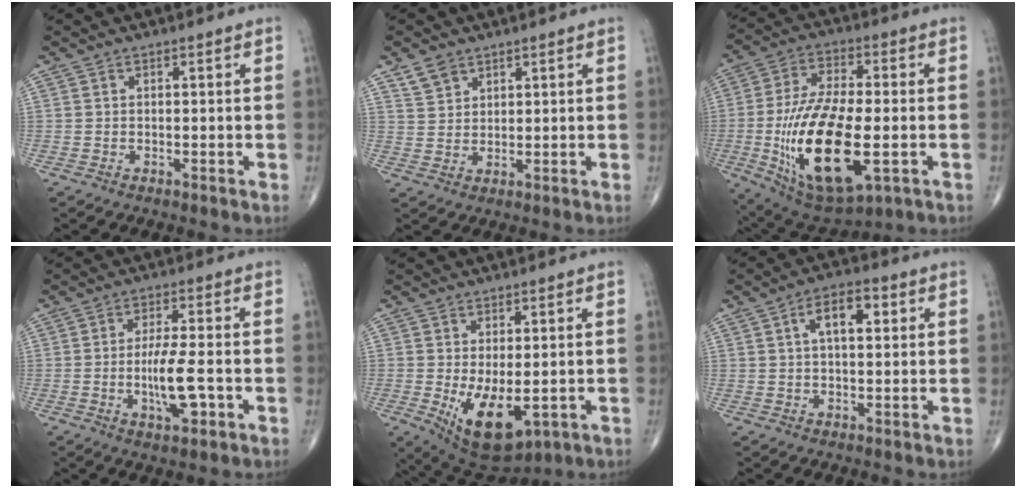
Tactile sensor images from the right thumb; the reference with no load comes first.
{"total": 4.0, "force": [2.8, 2.5, 1.2], "torque": [-0.011, -0.012, 0.059]}
{"total": 23.0, "force": [-4.6, 10.0, 20.1], "torque": [-0.393, -0.004, -0.061]}
{"total": 8.0, "force": [-1.8, 2.1, 7.5], "torque": [-0.137, 0.001, -0.029]}
{"total": 10.8, "force": [-2.3, 5.4, 9.1], "torque": [-0.141, -0.018, -0.017]}
{"total": 7.3, "force": [2.2, 3.5, 6.0], "torque": [-0.088, 0.010, 0.031]}